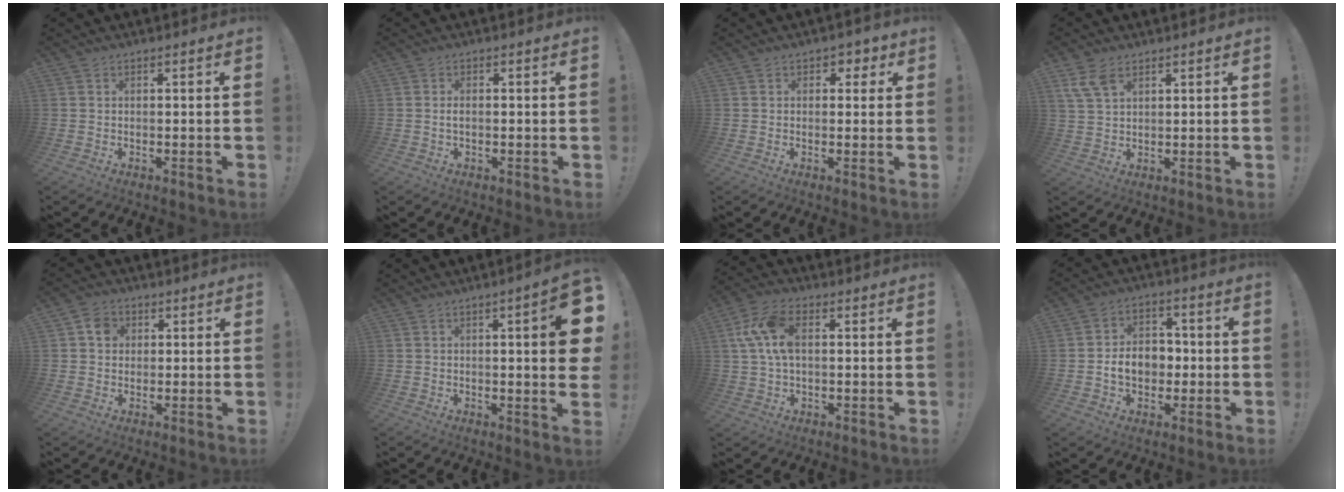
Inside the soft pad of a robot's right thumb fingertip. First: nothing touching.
{"total": 1.2, "force": [-0.3, 0.6, 1.0], "torque": [-0.025, 0.005, -0.004]}
{"total": 3.0, "force": [1.0, 2.6, 1.2], "torque": [-0.001, -0.003, 0.012]}
{"total": 6.7, "force": [4.0, 3.7, 3.9], "torque": [-0.082, -0.006, 0.081]}
{"total": 4.7, "force": [1.2, 4.2, 1.9], "torque": [-0.021, 0.004, 0.020]}
{"total": 9.1, "force": [1.4, 0.8, 9.0], "torque": [-0.114, -0.010, 0.019]}
{"total": 12.2, "force": [2.7, 7.5, 9.2], "torque": [-0.195, 0.011, 0.054]}
{"total": 9.2, "force": [-1.1, 7.2, 5.7], "torque": [-0.082, 0.012, -0.016]}